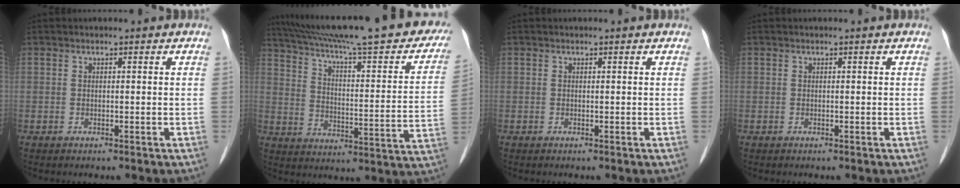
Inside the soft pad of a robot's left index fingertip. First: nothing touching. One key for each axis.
{"total": 31.3, "fx": 25.5, "fy": 4.1, "fz": 17.7, "tx": -0.263, "ty": -0.027, "tz": 0.332}
{"total": 0.0}
{"total": 0.0}